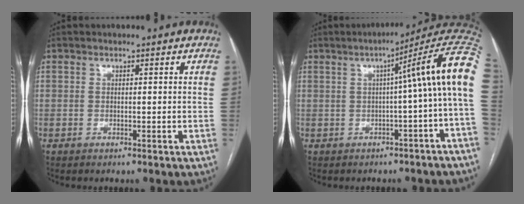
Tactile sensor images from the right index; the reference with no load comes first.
{"total": 11.6, "force": [0.6, -1.0, 11.6], "torque": [-0.136, 0.036, -0.001]}